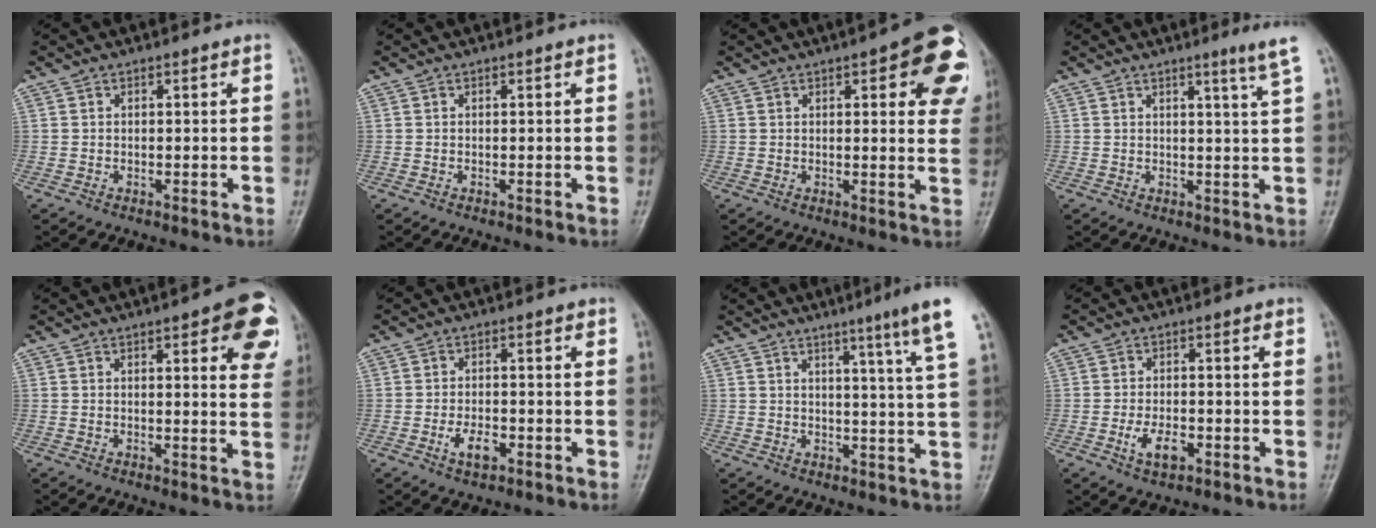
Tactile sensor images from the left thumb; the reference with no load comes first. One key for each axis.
{"total": 0.0}
{"total": 15.3, "fx": 6.0, "fy": 5.3, "fz": 13.0, "tx": -0.118, "ty": -0.015, "tz": 0.059}
{"total": 4.5, "fx": 2.8, "fy": -0.9, "fz": 3.4, "tx": -0.050, "ty": -0.023, "tz": 0.040}
{"total": 11.8, "fx": 5.0, "fy": 3.8, "fz": 10.0, "tx": -0.079, "ty": -0.013, "tz": 0.051}
{"total": 4.3, "fx": -1.8, "fy": 2.3, "fz": 3.2, "tx": -0.054, "ty": 0.006, "tz": -0.031}
{"total": 9.5, "fx": 6.0, "fy": -0.9, "fz": 7.3, "tx": -0.097, "ty": -0.027, "tz": 0.070}
{"total": 4.9, "fx": -1.9, "fy": 2.6, "fz": 3.7, "tx": -0.065, "ty": 0.006, "tz": -0.032}